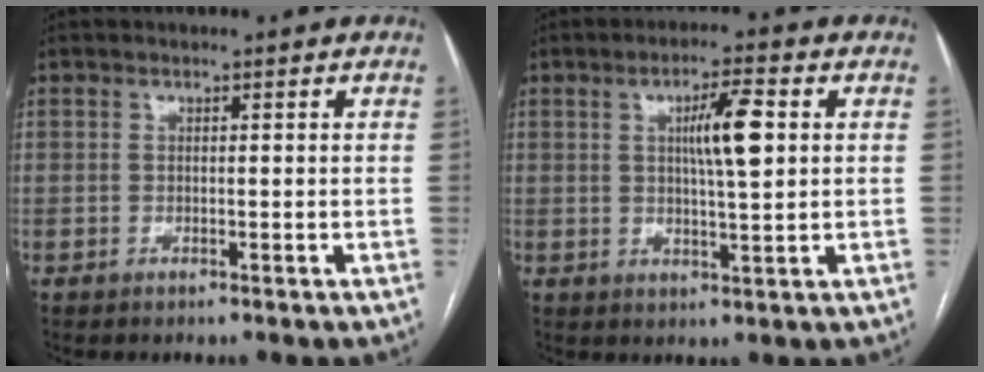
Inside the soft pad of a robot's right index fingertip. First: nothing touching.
{"total": 6.9, "force": [1.6, 0.8, 6.7], "torque": [-0.113, 0.006, 0.027]}